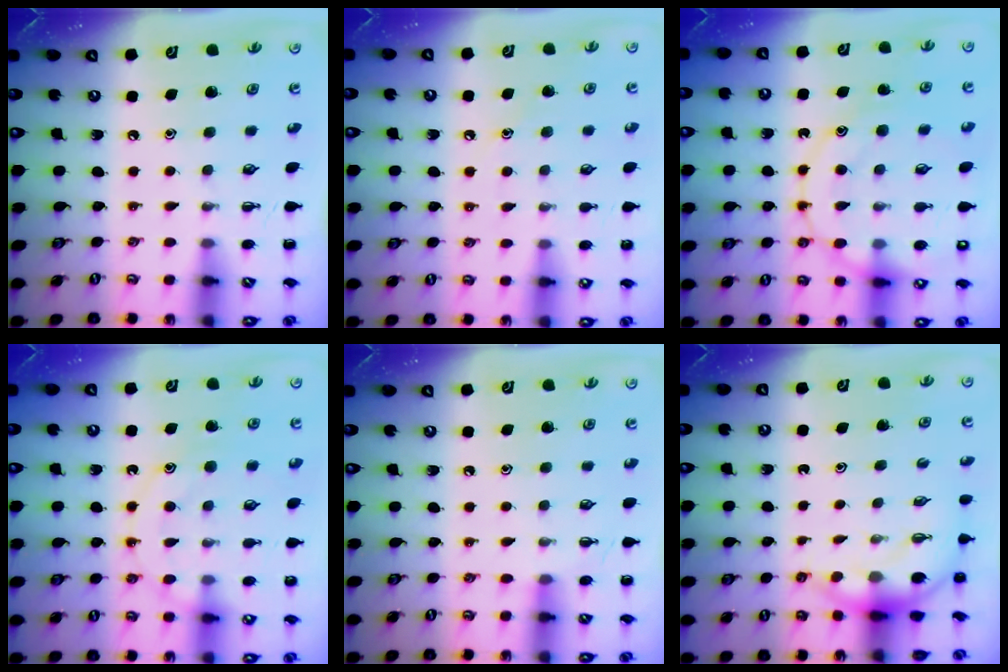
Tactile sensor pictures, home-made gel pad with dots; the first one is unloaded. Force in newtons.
{"total": 8.6, "press": 8.3, "slide": 1.9}
{"total": 17.0, "press": 16.9, "slide": 1.5}
{"total": 12.3, "press": 12.3, "slide": 1.0}
{"total": 7.8, "press": 7.5, "slide": 2.2}
{"total": 5.3, "press": 5.1, "slide": 1.2}